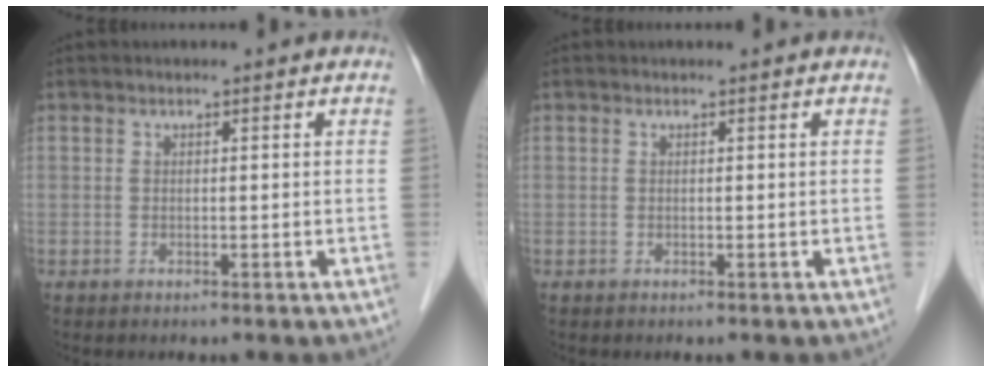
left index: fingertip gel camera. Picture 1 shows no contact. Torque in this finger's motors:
{"motor_torque": [-0.21, -0.13, 0.03, 0.01]}